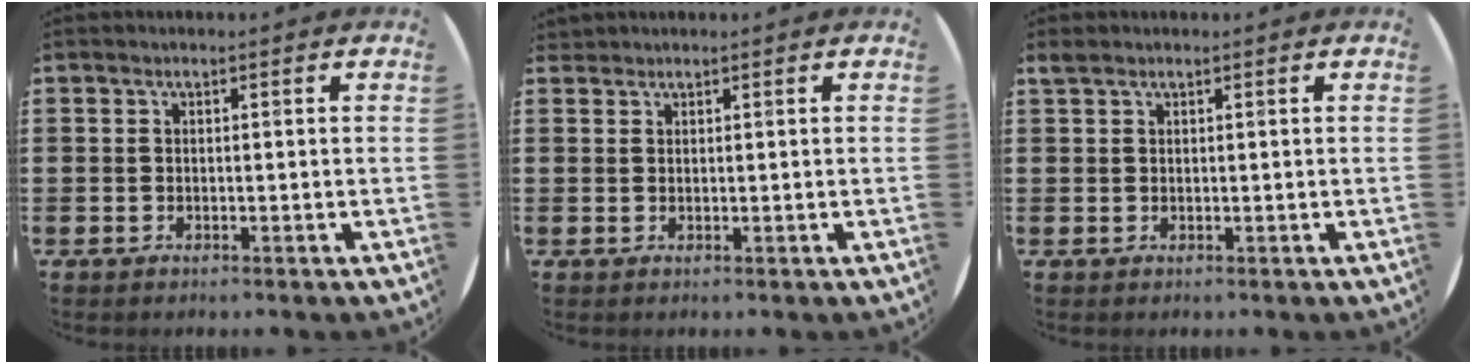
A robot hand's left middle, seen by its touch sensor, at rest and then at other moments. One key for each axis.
{"total": 0.7, "fx": 0.7, "fy": 0.1, "fz": -0.2, "tx": 0.003, "ty": 0.002, "tz": 0.014}
{"total": 0.8, "fx": 0.7, "fy": 0.2, "fz": 0.1, "tx": -0.004, "ty": 0.003, "tz": 0.014}